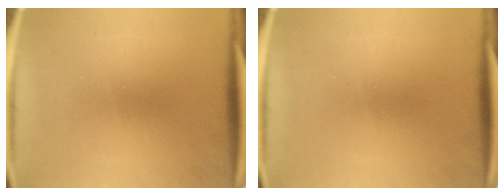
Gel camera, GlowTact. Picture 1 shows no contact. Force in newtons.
{"total": 0.0}